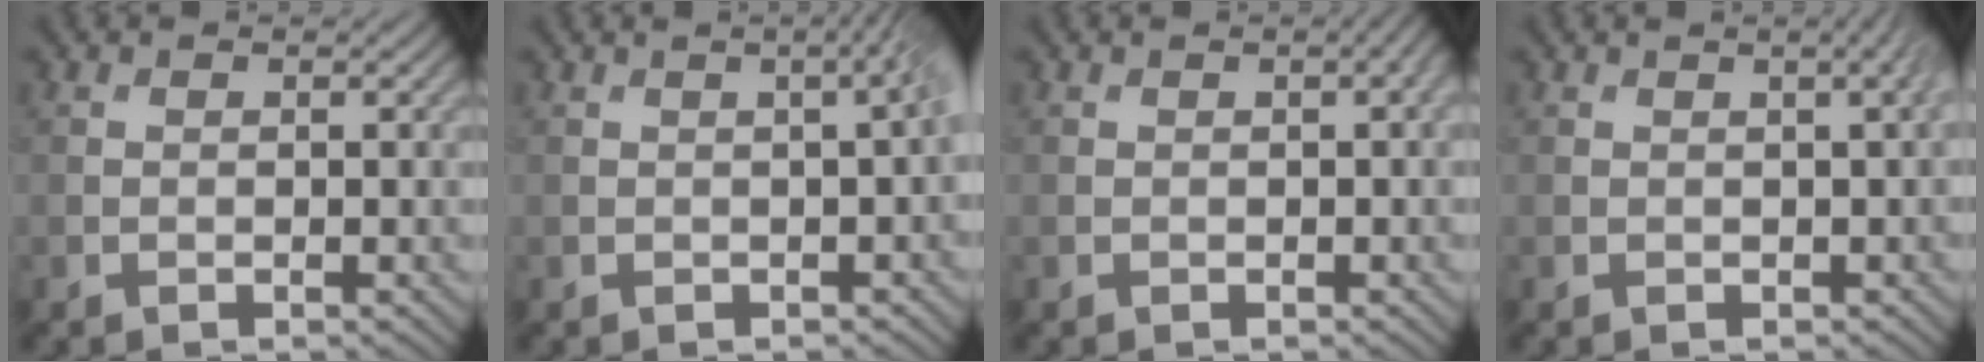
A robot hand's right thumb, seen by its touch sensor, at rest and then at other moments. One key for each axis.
{"total": 3.3, "fx": 0.1, "fy": 0.8, "fz": 3.2, "tx": -0.030, "ty": 0.015, "tz": 0.004}
{"total": 1.4, "fx": 0.2, "fy": 0.3, "fz": 1.4, "tx": -0.016, "ty": 0.005, "tz": 0.005}
{"total": 2.7, "fx": 0.7, "fy": 0.8, "fz": 2.5, "tx": -0.022, "ty": 0.017, "tz": 0.000}